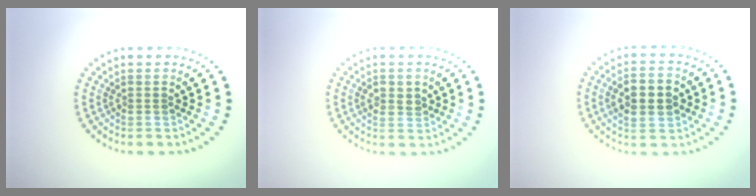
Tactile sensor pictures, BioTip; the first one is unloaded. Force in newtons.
{"total": 1.6, "press": 1.6, "slide": 0.2}
{"total": 4.6, "press": 4.6, "slide": 0.2}